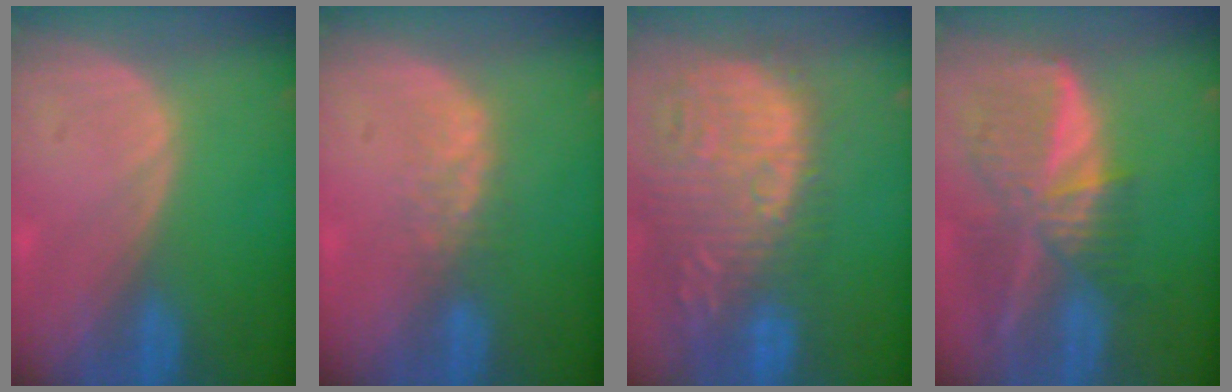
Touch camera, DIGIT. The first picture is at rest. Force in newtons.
{"total": 2.7, "press": 2.7, "slide": 0.6}
{"total": 15.8, "press": 13.2, "slide": 8.7}
{"total": 9.3, "press": 8.1, "slide": 4.7}